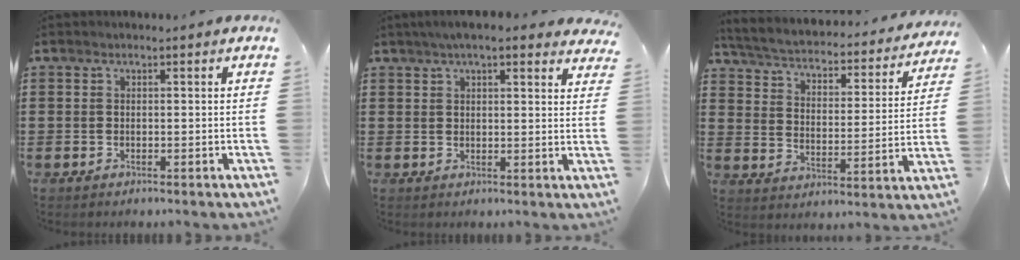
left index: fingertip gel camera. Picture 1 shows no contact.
{"total": 4.6, "force": [3.8, 0.8, 2.5], "torque": [-0.059, 0.001, 0.069]}
{"total": 2.9, "force": [2.7, 0.3, 1.0], "torque": [-0.037, -0.026, 0.035]}